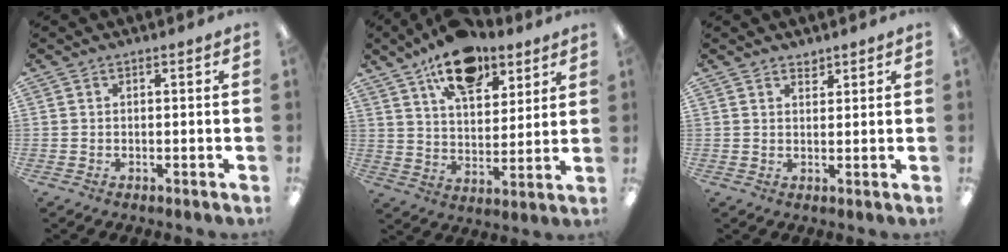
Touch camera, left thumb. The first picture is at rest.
{"total": 15.0, "force": [10.3, 7.4, 8.0], "torque": [-0.120, -0.049, 0.181]}
{"total": 1.7, "force": [1.6, 0.6, 0.1], "torque": [0.003, -0.007, 0.030]}